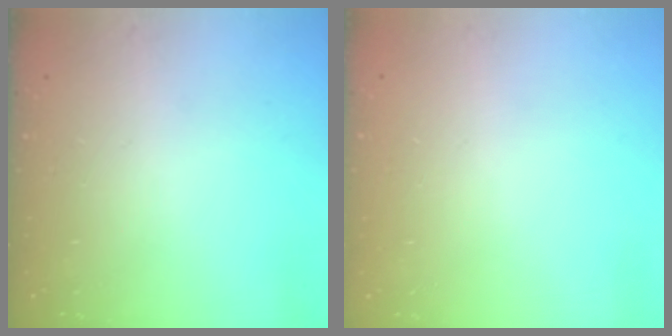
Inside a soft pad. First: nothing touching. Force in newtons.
{"total": 0.0}